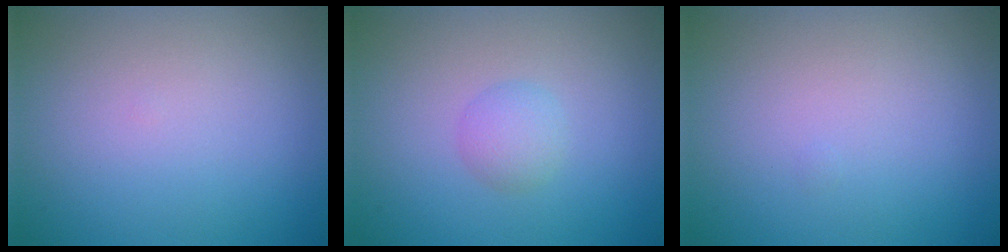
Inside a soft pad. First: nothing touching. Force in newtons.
{"total": 1.7, "press": 1.7, "slide": 0.0}
{"total": 0.0}